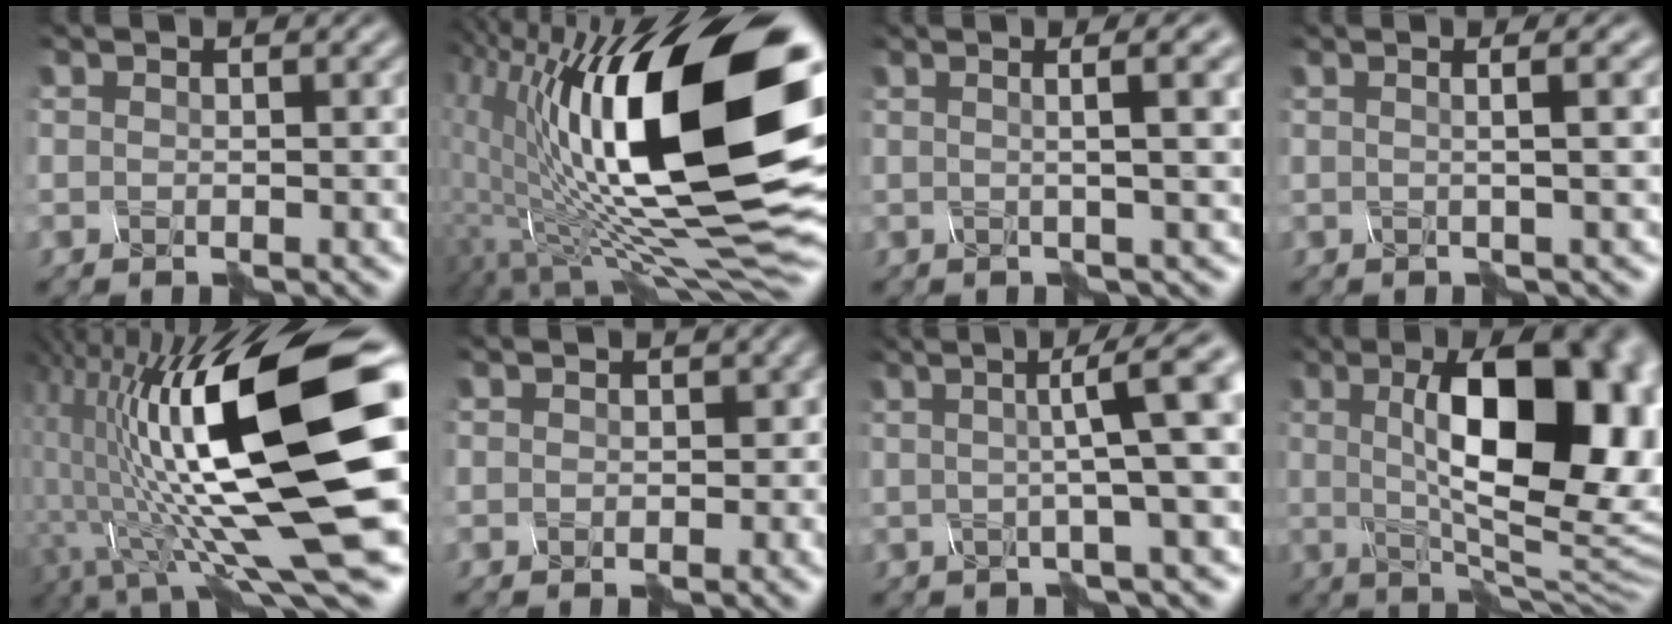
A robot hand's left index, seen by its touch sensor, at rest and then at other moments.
{"total": 17.4, "force": [1.8, 5.6, 16.4], "torque": [-0.261, 0.011, 0.036]}
{"total": 6.5, "force": [1.8, 2.1, 5.9], "torque": [-0.061, 0.045, 0.007]}
{"total": 4.0, "force": [1.1, 1.4, 3.6], "torque": [-0.042, 0.035, -0.005]}
{"total": 15.2, "force": [-0.4, 3.5, 14.8], "torque": [-0.268, 0.017, 0.012]}
{"total": 1.3, "force": [-0.5, 1.0, 0.7], "torque": [-0.005, 0.007, 0.015]}
{"total": 7.4, "force": [0.8, 0.9, 7.3], "torque": [-0.101, 0.021, 0.023]}
{"total": 15.4, "force": [2.0, 6.0, 14.0], "torque": [-0.177, 0.018, 0.036]}